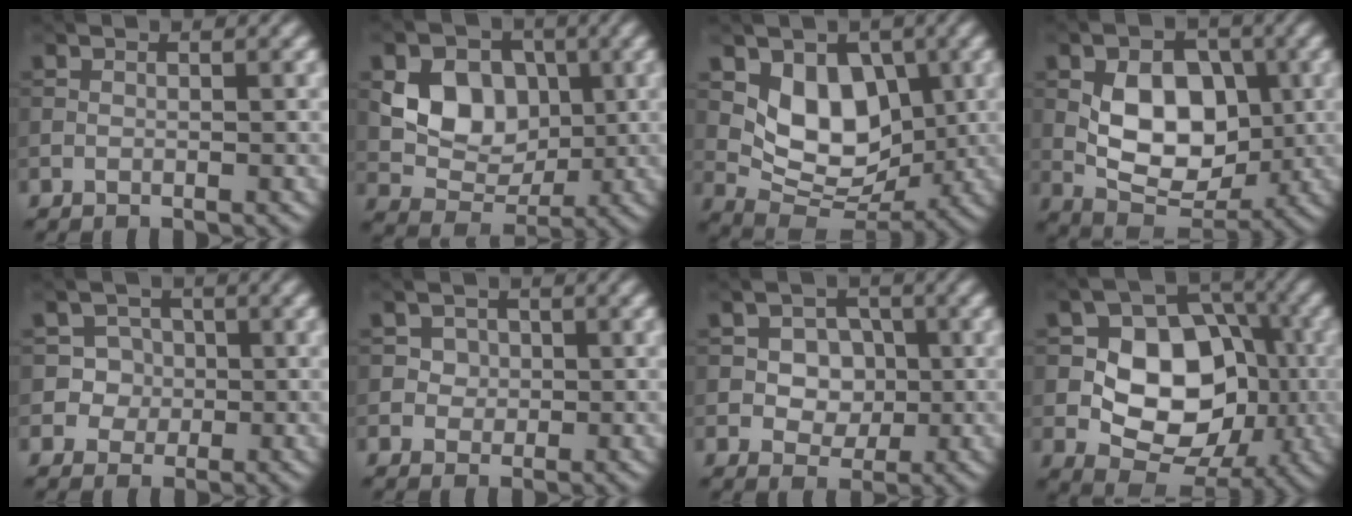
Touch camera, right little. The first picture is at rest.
{"total": 6.4, "force": [0.9, 5.1, 3.8], "torque": [-0.063, -0.005, 0.010]}
{"total": 6.5, "force": [1.0, 4.6, 4.5], "torque": [-0.073, -0.019, 0.013]}
{"total": 7.5, "force": [0.1, 4.9, 5.6], "torque": [-0.098, -0.009, -0.003]}
{"total": 3.4, "force": [0.3, 3.3, 0.9], "torque": [-0.007, -0.001, 0.006]}
{"total": 2.7, "force": [0.9, 2.4, 1.1], "torque": [-0.027, -0.005, 0.017]}
{"total": 3.9, "force": [-0.1, 3.2, 2.3], "torque": [-0.037, 0.002, -0.017]}
{"total": 9.6, "force": [-1.3, 6.9, 6.6], "torque": [-0.096, 0.011, -0.030]}